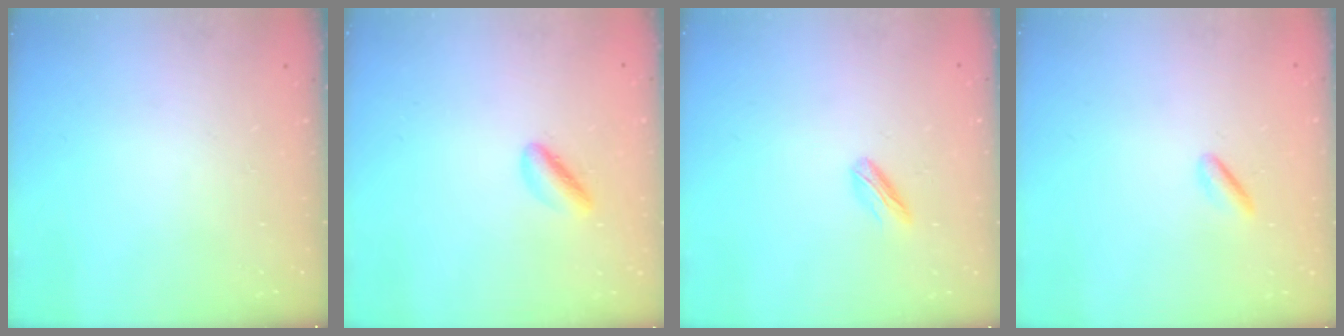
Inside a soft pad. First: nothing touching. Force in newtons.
{"total": 3.7, "press": 3.5, "slide": 1.3}
{"total": 3.0, "press": 2.9, "slide": 0.8}
{"total": 1.2, "press": 0.9, "slide": 0.7}